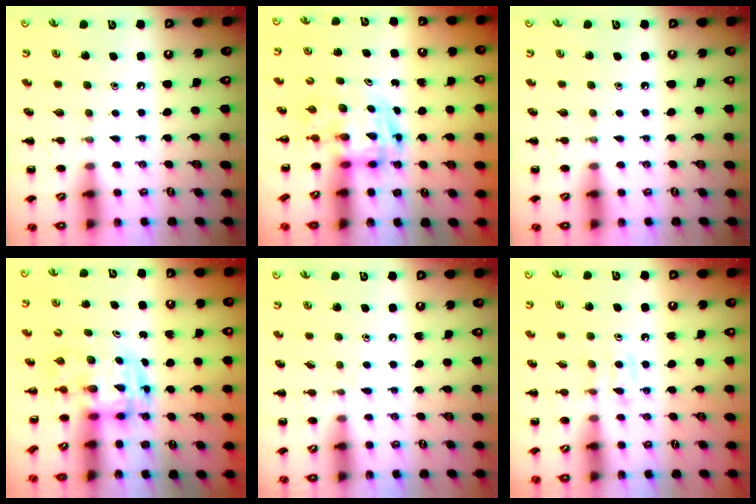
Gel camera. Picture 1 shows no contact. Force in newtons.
{"total": 2.8, "press": 2.8, "slide": 0.5}
{"total": 0.0}
{"total": 2.8, "press": 2.7, "slide": 0.6}
{"total": 3.6, "press": 3.4, "slide": 1.3}
{"total": 6.6, "press": 6.4, "slide": 1.5}